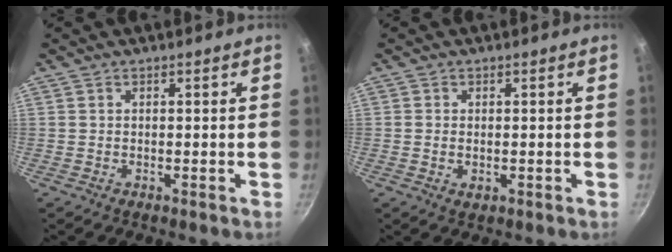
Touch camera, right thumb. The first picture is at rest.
{"total": 1.9, "force": [-0.3, 1.3, 1.4], "torque": [-0.022, -0.003, -0.004]}